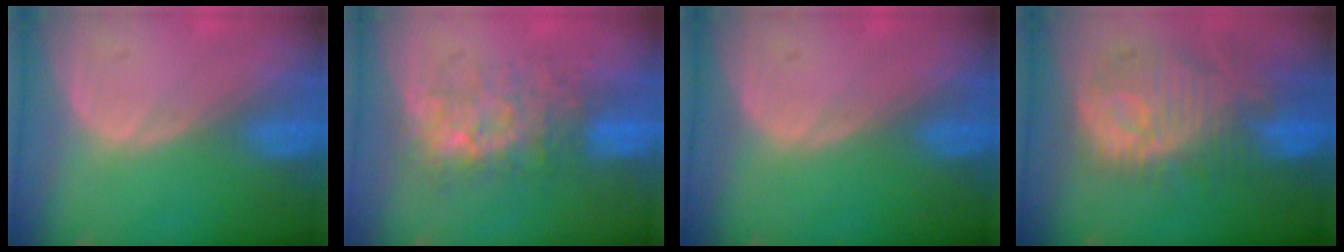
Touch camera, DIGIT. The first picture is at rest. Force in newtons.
{"total": 7.7, "press": 7.5, "slide": 1.5}
{"total": 0.0}
{"total": 12.1, "press": 10.9, "slide": 5.3}